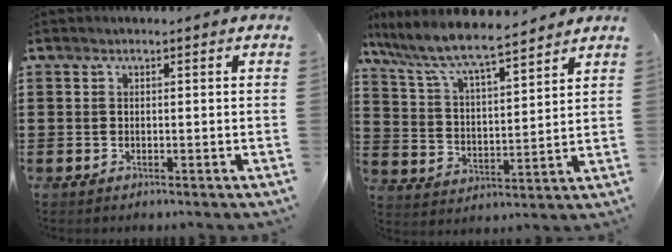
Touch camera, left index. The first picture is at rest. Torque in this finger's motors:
{"motor_torque": [0.91, -1.23, 1.05, 0.21]}